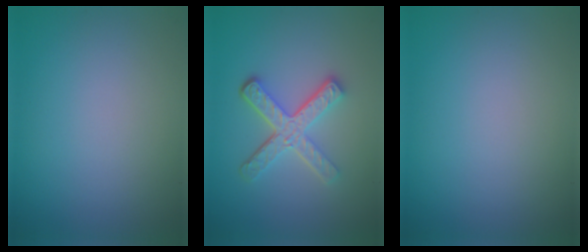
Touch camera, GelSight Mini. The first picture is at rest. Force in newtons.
{"total": 4.6, "press": 3.5, "slide": 3.0}
{"total": 0.0}